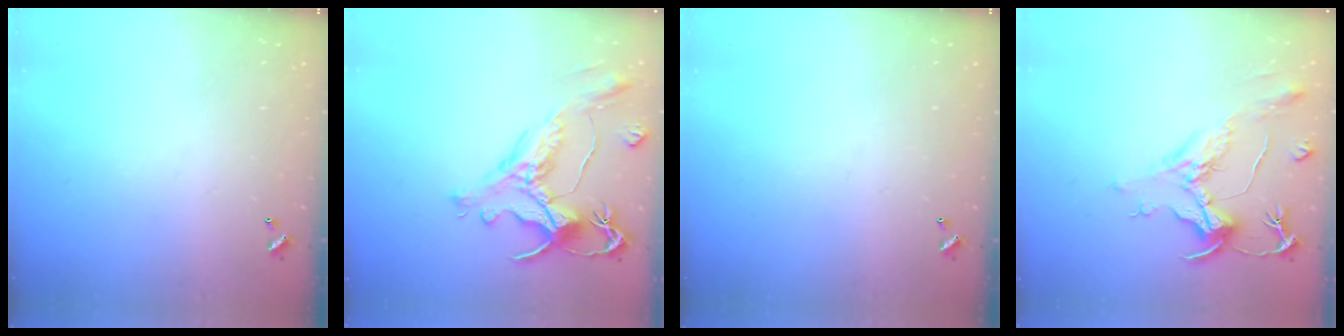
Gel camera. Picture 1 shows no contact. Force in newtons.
{"total": 1.5, "press": 0.7, "slide": 1.3}
{"total": 0.0}
{"total": 2.2, "press": 1.7, "slide": 1.3}